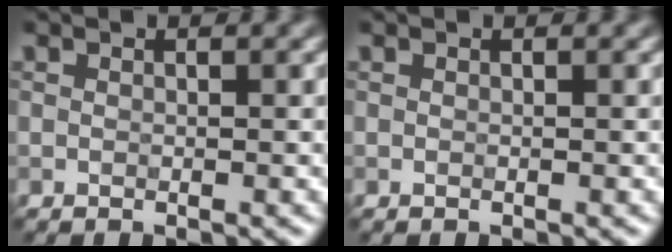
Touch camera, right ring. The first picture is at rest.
{"total": 0.0}